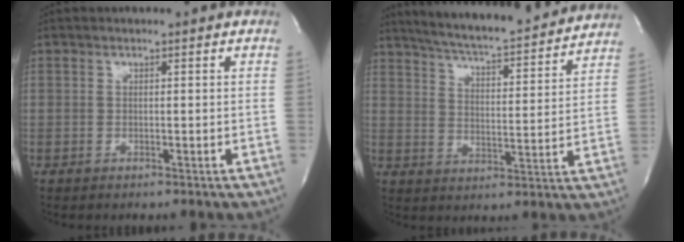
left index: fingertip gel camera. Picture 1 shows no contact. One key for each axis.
{"total": 20.6, "fx": 18.9, "fy": 2.0, "fz": 7.9, "tx": -0.130, "ty": -0.010, "tz": 0.259}